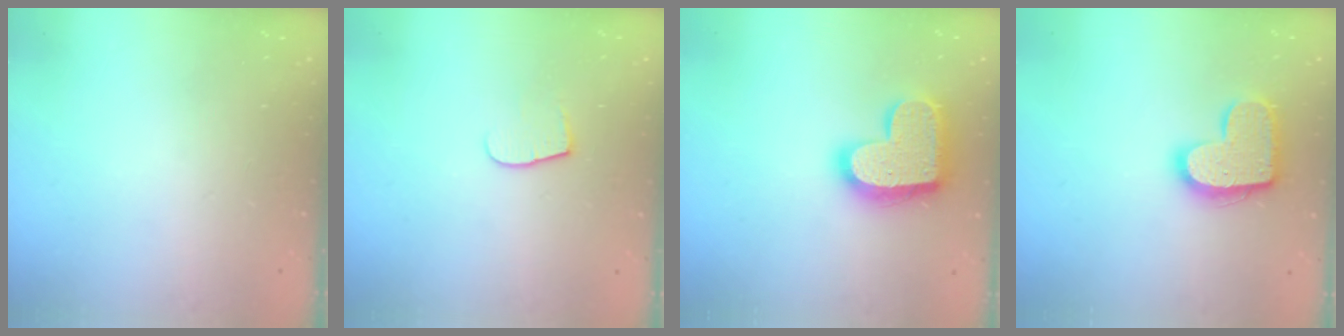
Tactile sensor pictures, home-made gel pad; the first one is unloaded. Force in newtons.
{"total": 5.7, "press": 5.7, "slide": 0.5}
{"total": 18.1, "press": 18.1, "slide": 1.1}
{"total": 15.0, "press": 15.0, "slide": 0.7}